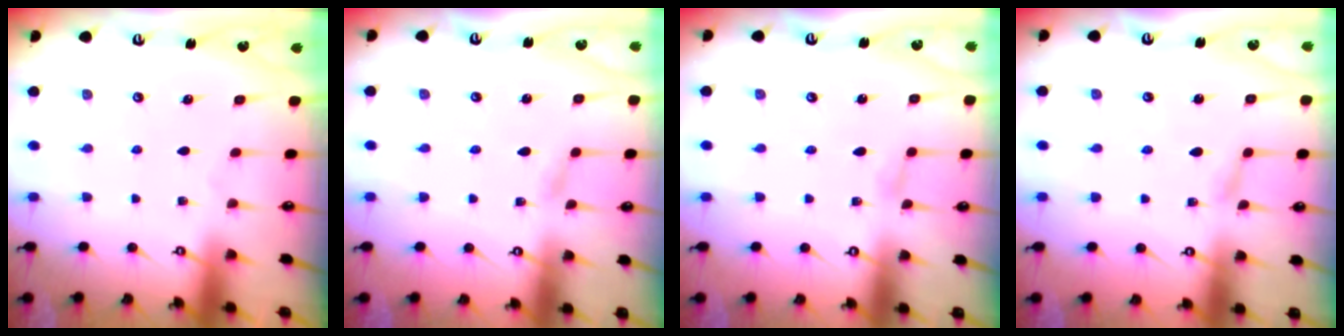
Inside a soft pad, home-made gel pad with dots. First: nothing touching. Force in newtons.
{"total": 2.5, "press": 2.5, "slide": 0.3}
{"total": 2.6, "press": 2.6, "slide": 0.3}
{"total": 2.4, "press": 2.4, "slide": 0.3}